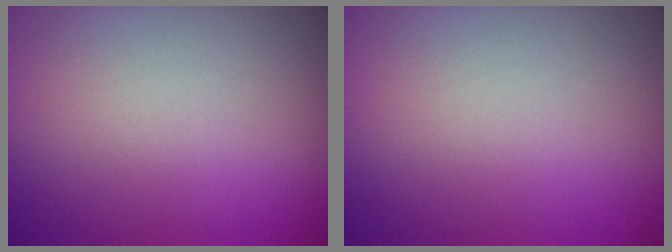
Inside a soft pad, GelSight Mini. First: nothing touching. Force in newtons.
{"total": 0.0}